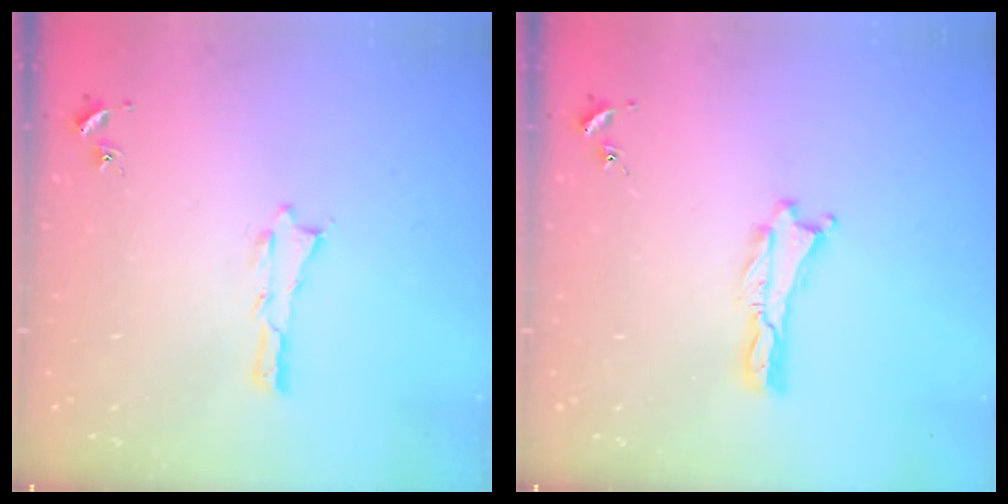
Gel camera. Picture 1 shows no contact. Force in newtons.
{"total": 0.0}